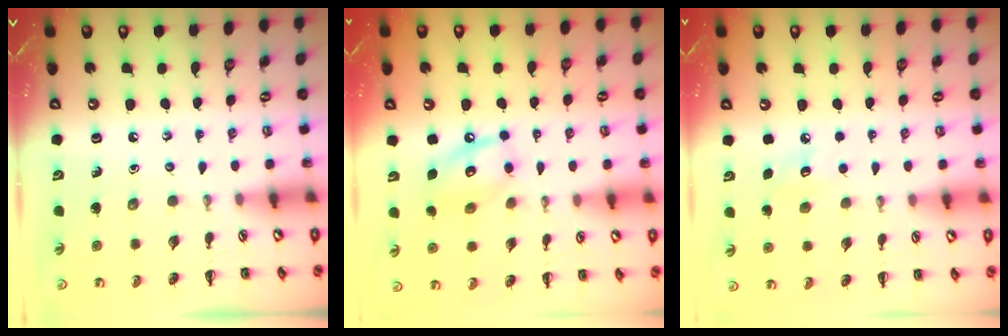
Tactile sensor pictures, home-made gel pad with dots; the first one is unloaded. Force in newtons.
{"total": 10.8, "press": 10.8, "slide": 0.7}
{"total": 6.1, "press": 5.9, "slide": 1.6}